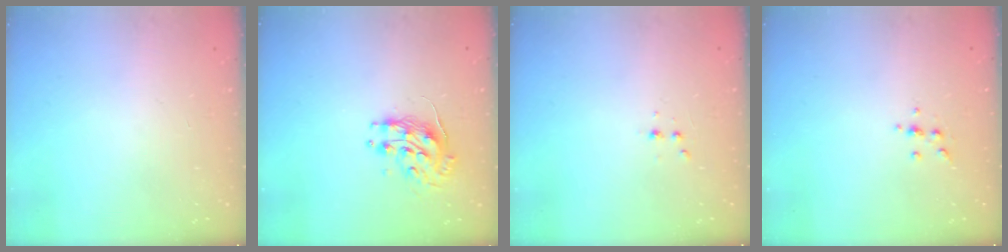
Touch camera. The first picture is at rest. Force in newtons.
{"total": 9.7, "press": 9.7, "slide": 0.8}
{"total": 2.9, "press": 2.7, "slide": 1.0}
{"total": 3.6, "press": 3.5, "slide": 0.9}